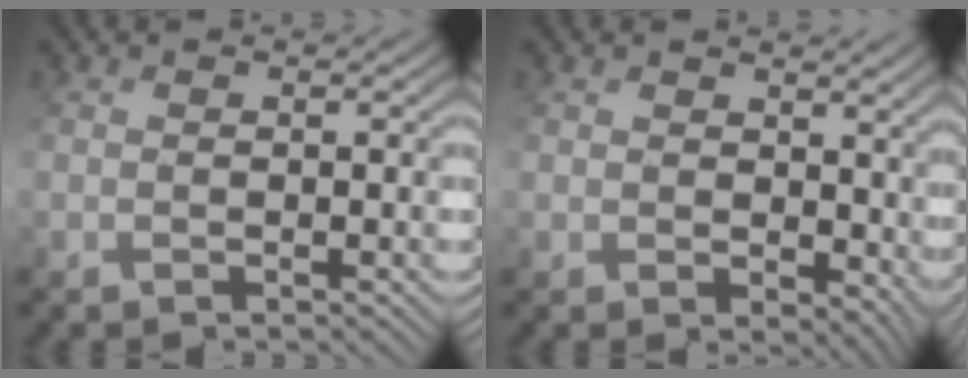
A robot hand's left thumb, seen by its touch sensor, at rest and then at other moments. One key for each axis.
{"total": 7.4, "fx": 0.8, "fy": 5.7, "fz": 4.7, "tx": -0.094, "ty": -0.023, "tz": 0.040}